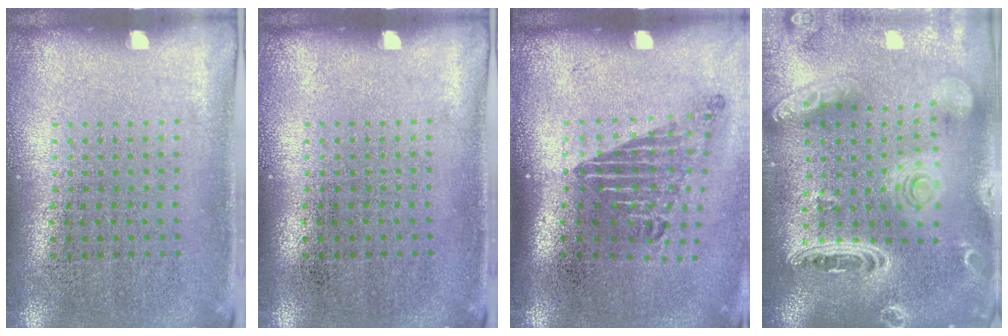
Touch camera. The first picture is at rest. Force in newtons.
{"total": 0.0}
{"total": 1.8, "press": 1.3, "slide": 1.3}
{"total": 3.7, "press": 2.9, "slide": 2.2}